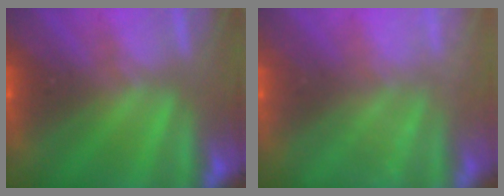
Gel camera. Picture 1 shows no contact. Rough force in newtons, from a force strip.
{"total": 2.4}